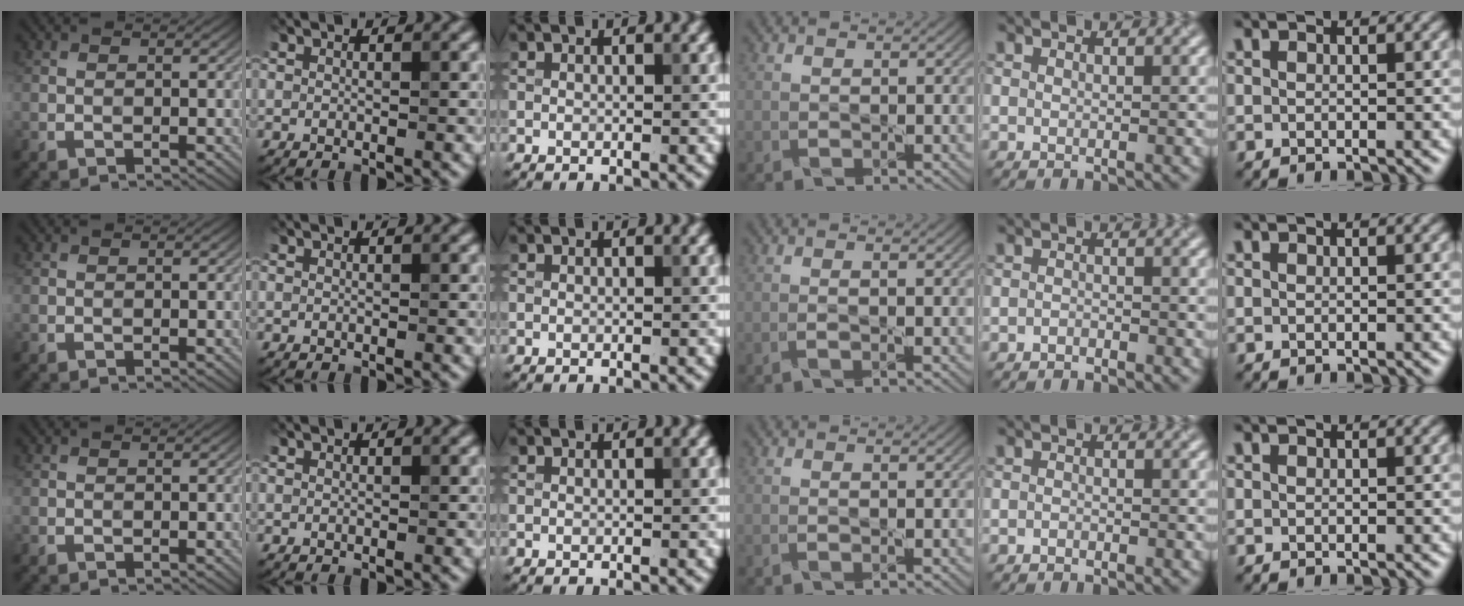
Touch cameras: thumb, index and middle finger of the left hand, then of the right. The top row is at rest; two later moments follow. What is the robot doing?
{"motion": "squeeze", "object": "foam earplug"}